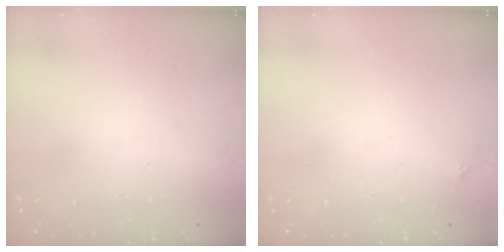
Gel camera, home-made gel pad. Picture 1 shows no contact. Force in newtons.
{"total": 2.1, "press": 2.1, "slide": 0.3}